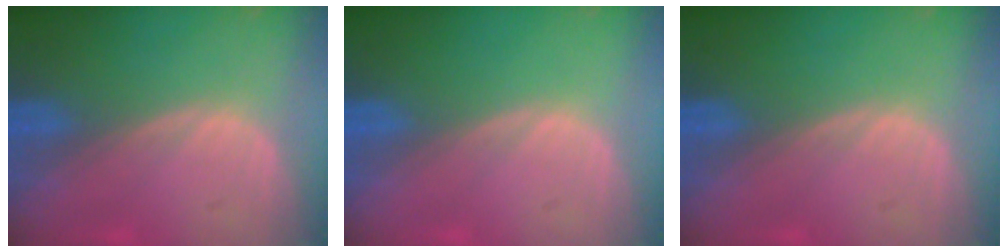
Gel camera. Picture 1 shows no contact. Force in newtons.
{"total": 0.0}
{"total": 0.0}